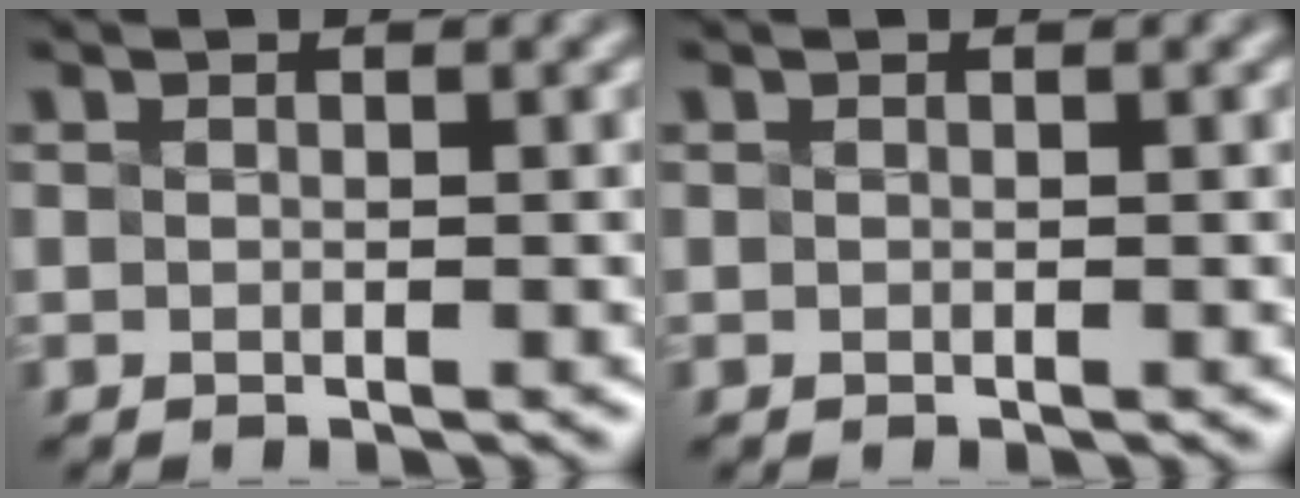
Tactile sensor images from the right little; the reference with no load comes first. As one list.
[{"total": 0.0}]